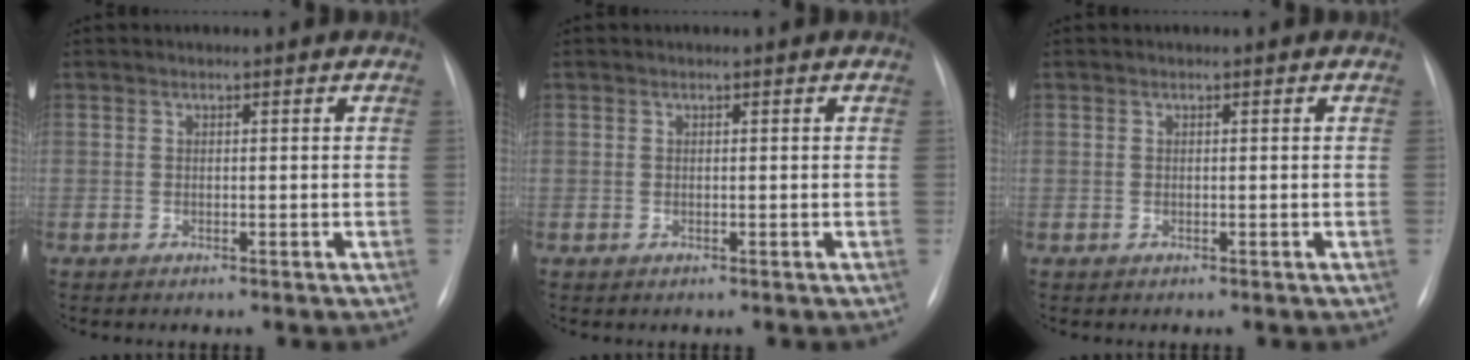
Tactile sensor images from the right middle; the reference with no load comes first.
{"total": 0.0}
{"total": 0.0}